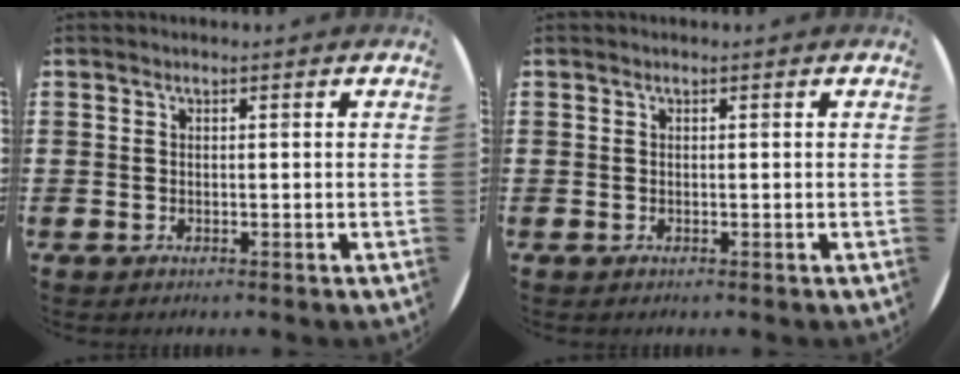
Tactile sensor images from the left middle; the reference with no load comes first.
{"total": 0.0}